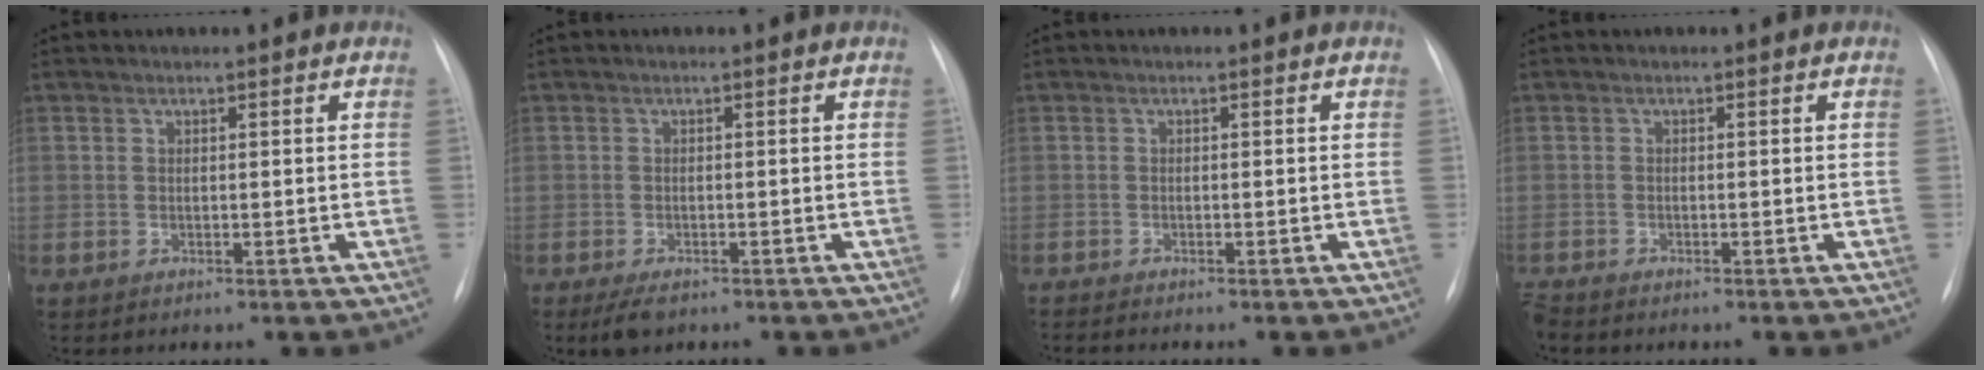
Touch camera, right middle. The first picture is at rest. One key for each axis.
{"total": 2.8, "fx": -1.9, "fy": 1.2, "fz": 1.7, "tx": -0.035, "ty": -0.005, "tz": -0.025}
{"total": 1.9, "fx": -1.7, "fy": 0.0, "fz": 0.8, "tx": -0.010, "ty": -0.003, "tz": -0.025}
{"total": 1.4, "fx": -1.4, "fy": 0.2, "fz": 0.3, "tx": -0.007, "ty": -0.005, "tz": -0.024}